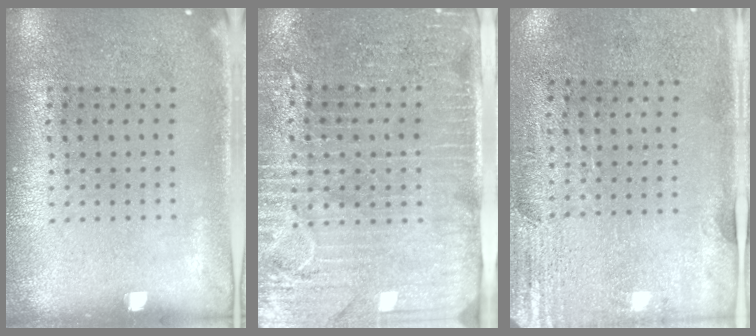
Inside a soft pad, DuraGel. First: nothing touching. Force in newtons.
{"total": 3.6, "press": 3.3, "slide": 1.4}
{"total": 2.9, "press": 2.4, "slide": 1.5}